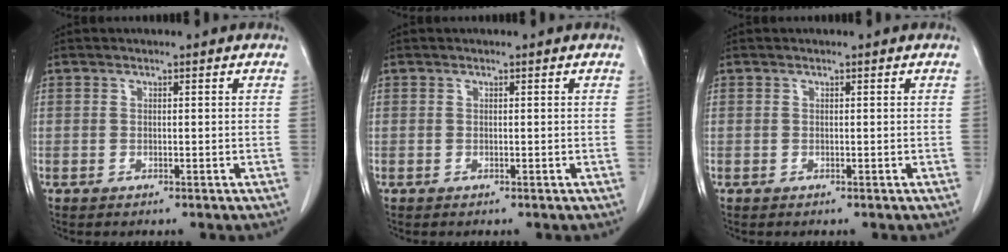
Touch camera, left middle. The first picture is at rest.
{"total": 0.0}
{"total": 0.0}